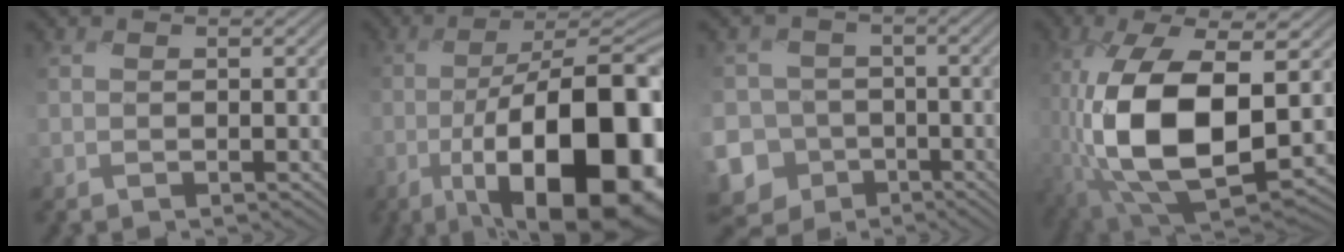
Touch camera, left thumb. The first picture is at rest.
{"total": 20.2, "force": [-6.7, 7.7, 17.5], "torque": [-0.244, -0.013, -0.107]}
{"total": 12.1, "force": [-6.5, 10.1, 1.2], "torque": [-0.078, -0.038, -0.122]}
{"total": 14.0, "force": [-2.0, 7.0, 11.9], "torque": [-0.264, -0.033, -0.032]}